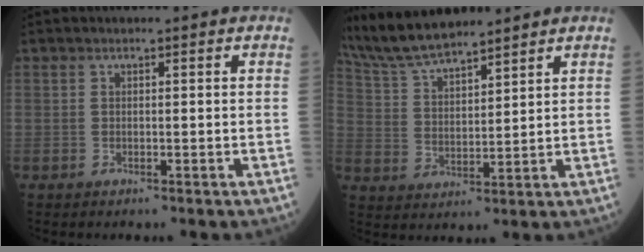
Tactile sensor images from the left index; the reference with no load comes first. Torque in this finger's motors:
{"motor_torque": [0.13, -0.13, 0.13, 0.06]}